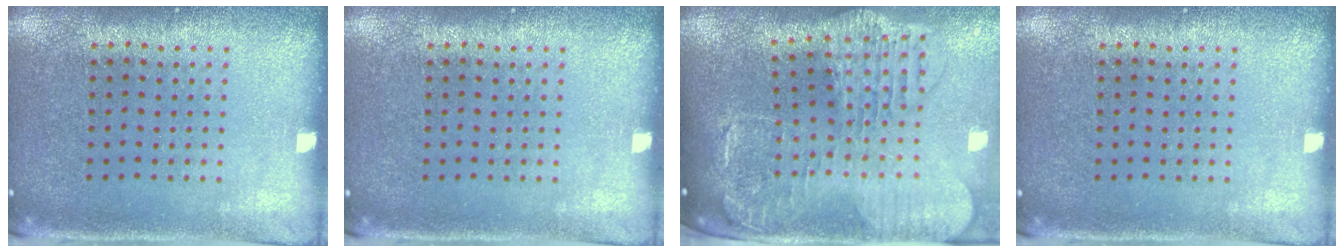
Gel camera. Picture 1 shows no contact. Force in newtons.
{"total": 0.0}
{"total": 2.8, "press": 2.4, "slide": 1.4}
{"total": 0.0}